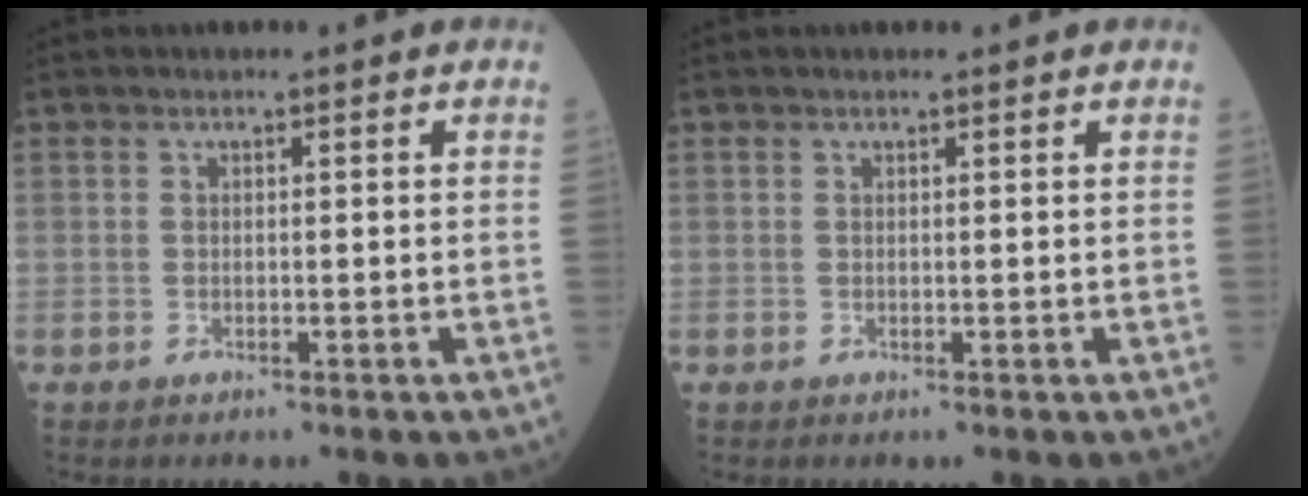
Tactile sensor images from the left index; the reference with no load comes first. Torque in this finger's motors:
{"motor_torque": [0.24, -1.67, -0.02, 0.00]}